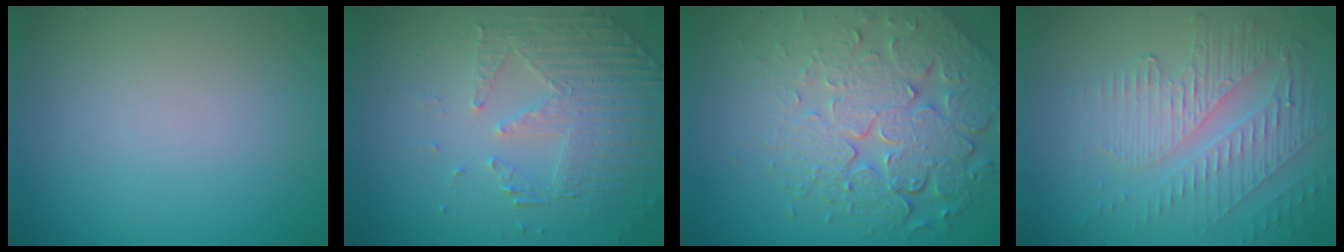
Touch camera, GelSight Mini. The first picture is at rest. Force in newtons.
{"total": 5.0, "press": 3.5, "slide": 3.6}
{"total": 7.8, "press": 5.7, "slide": 5.4}
{"total": 5.3, "press": 3.5, "slide": 3.9}